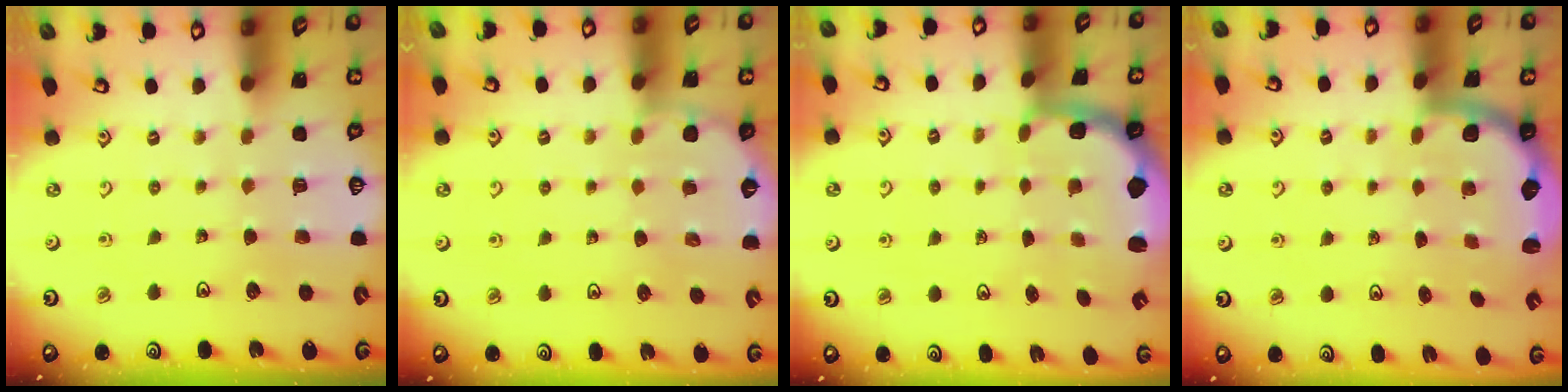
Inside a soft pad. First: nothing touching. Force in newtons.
{"total": 4.0, "press": 4.0, "slide": 0.4}
{"total": 1.7, "press": 1.3, "slide": 1.0}
{"total": 2.2, "press": 2.1, "slide": 0.8}